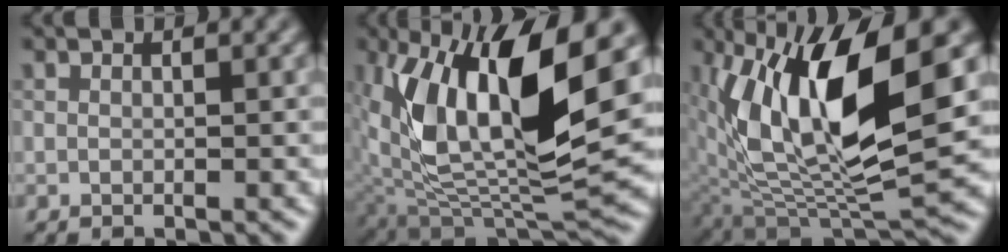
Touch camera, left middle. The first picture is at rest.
{"total": 13.4, "force": [3.5, 5.8, 11.5], "torque": [-0.221, -0.009, 0.073]}
{"total": 11.8, "force": [3.2, 4.7, 10.3], "torque": [-0.200, -0.012, 0.077]}